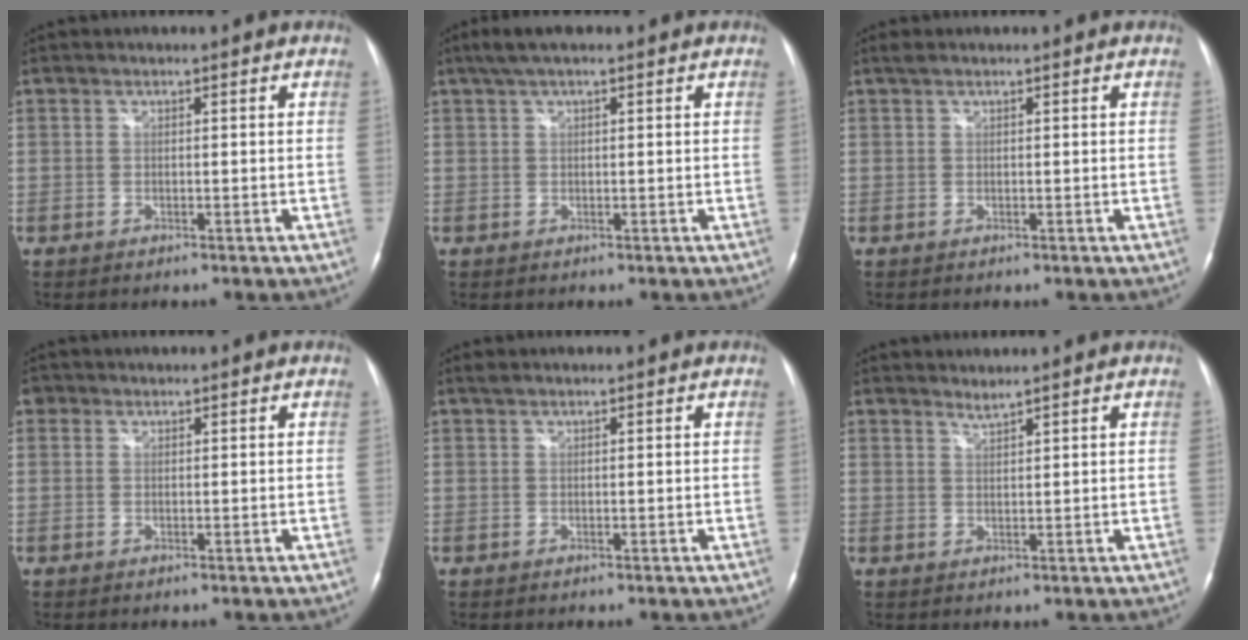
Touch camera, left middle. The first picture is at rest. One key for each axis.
{"total": 3.9, "fx": 2.6, "fy": 1.2, "fz": 2.6, "tx": -0.057, "ty": 0.027, "tz": 0.050}
{"total": 0.8, "fx": 0.7, "fy": 0.0, "fz": 0.4, "tx": -0.018, "ty": 0.015, "tz": 0.017}
{"total": 1.0, "fx": 0.6, "fy": 0.8, "fz": 0.1, "tx": 0.003, "ty": 0.003, "tz": 0.008}
{"total": 0.6, "fx": 0.6, "fy": 0.0, "fz": 0.3, "tx": -0.015, "ty": 0.012, "tz": 0.017}
{"total": 1.2, "fx": 1.2, "fy": -0.4, "fz": 0.1, "tx": -0.006, "ty": -0.006, "tz": 0.024}